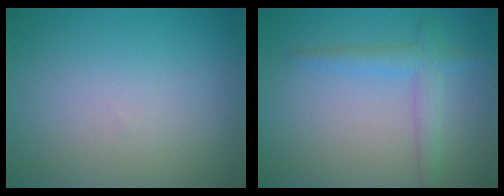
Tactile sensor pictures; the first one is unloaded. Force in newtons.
{"total": 2.7, "press": 2.7, "slide": 0.0}